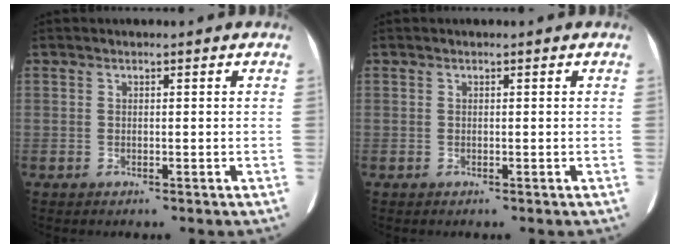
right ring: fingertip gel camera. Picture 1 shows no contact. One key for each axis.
{"total": 0.0}